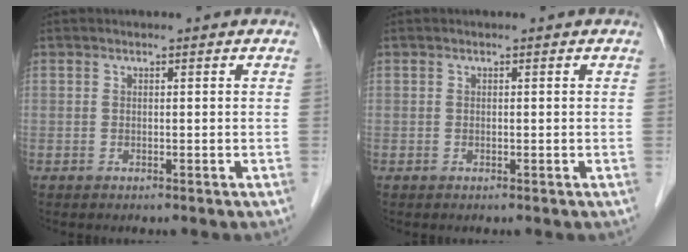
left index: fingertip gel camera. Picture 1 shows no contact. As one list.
[{"total": 0.0}]